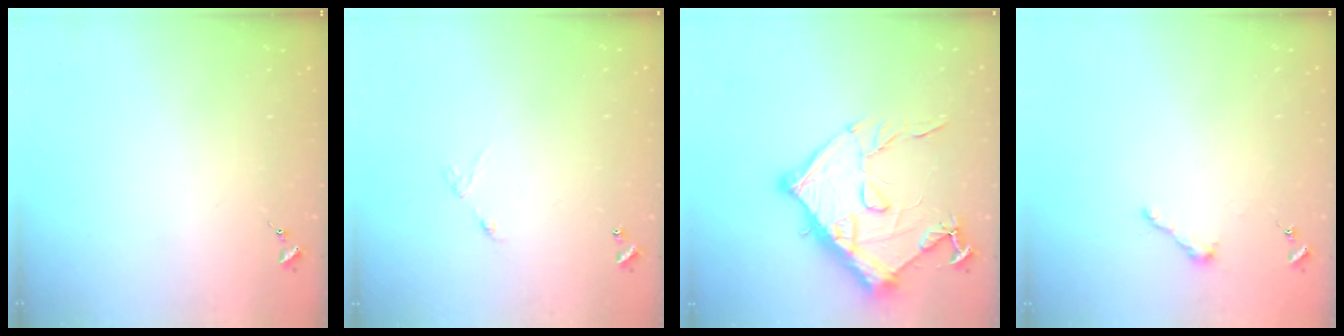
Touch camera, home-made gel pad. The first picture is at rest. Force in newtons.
{"total": 5.9, "press": 5.9, "slide": 0.4}
{"total": 15.4, "press": 15.4, "slide": 1.0}
{"total": 3.9, "press": 3.9, "slide": 0.3}